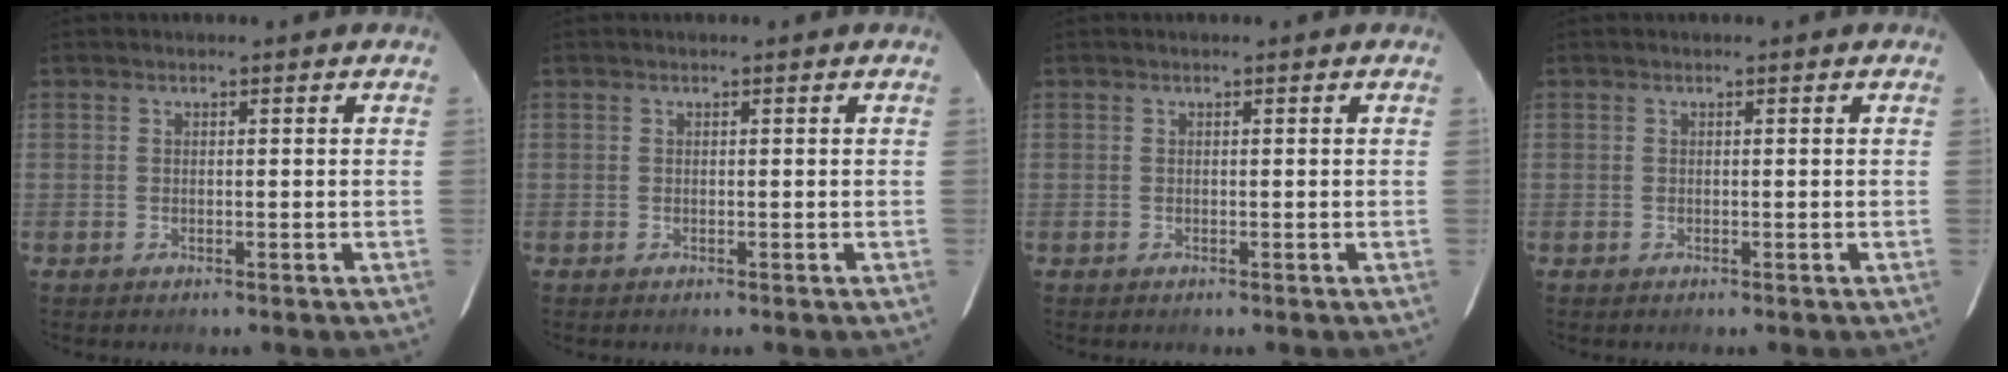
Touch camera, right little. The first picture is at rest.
{"total": 0.0}
{"total": 0.0}
{"total": 0.0}